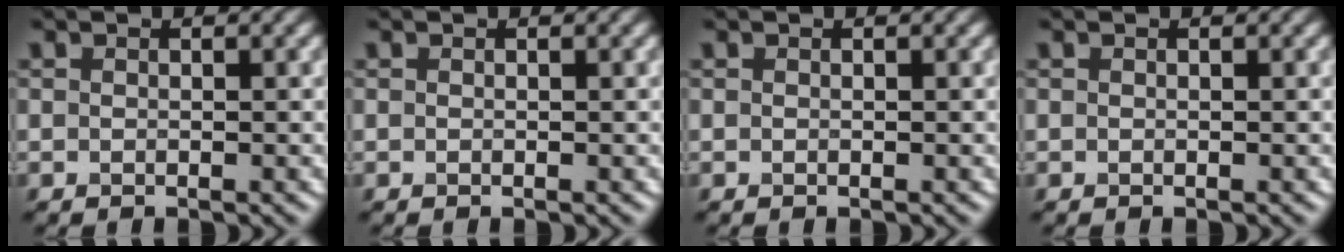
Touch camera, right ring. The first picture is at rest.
{"total": 0.0}
{"total": 0.0}
{"total": 0.0}